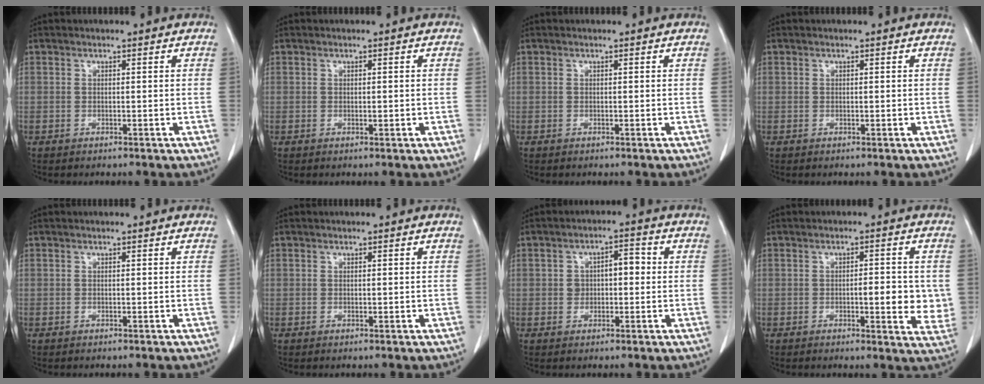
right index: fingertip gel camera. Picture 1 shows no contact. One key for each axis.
{"total": 0.6, "fx": 0.0, "fy": 0.0, "fz": 0.6, "tx": -0.010, "ty": -0.002, "tz": 0.003}
{"total": 0.0}
{"total": 0.0}
{"total": 0.0}
{"total": 0.0}
{"total": 4.4, "fx": 0.4, "fy": 2.5, "fz": 3.6, "tx": -0.061, "ty": 0.025, "tz": 0.010}
{"total": 6.7, "fx": -0.4, "fy": 2.0, "fz": 6.4, "tx": -0.076, "ty": -0.004, "tz": -0.006}